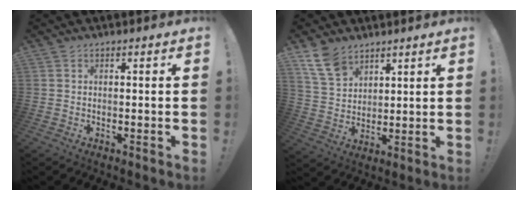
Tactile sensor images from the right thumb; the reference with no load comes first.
{"total": 10.5, "force": [7.3, 6.2, 4.3], "torque": [-0.085, -0.035, 0.145]}